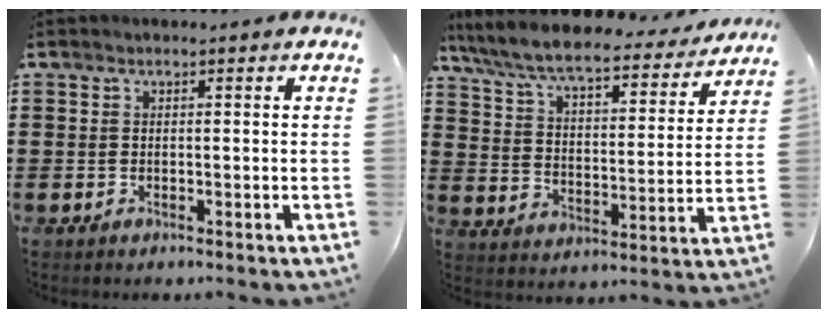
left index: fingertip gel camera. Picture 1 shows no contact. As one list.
[{"total": 8.0, "force": [7.2, 0.9, 3.6], "torque": [-0.099, -0.039, 0.122]}]